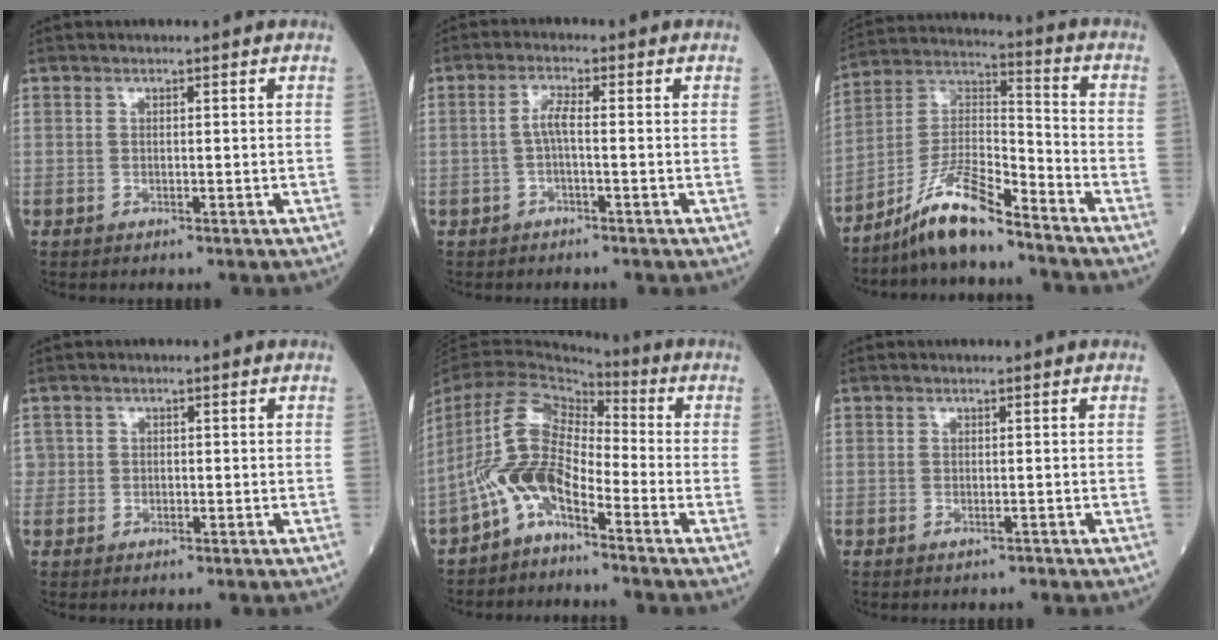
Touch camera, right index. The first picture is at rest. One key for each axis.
{"total": 2.7, "fx": -0.5, "fy": 0.2, "fz": 2.6, "tx": -0.054, "ty": 0.003, "tz": -0.011}
{"total": 11.1, "fx": -8.8, "fy": 1.1, "fz": 6.5, "tx": -0.131, "ty": 0.009, "tz": -0.166}
{"total": 1.7, "fx": -0.1, "fy": 1.6, "fz": 0.5, "tx": -0.001, "ty": 0.005, "tz": -0.002}
{"total": 9.4, "fx": -4.3, "fy": 3.9, "fz": 7.3, "tx": -0.166, "ty": 0.022, "tz": -0.086}
{"total": 0.9, "fx": -0.5, "fy": 0.2, "fz": 0.6, "tx": -0.010, "ty": -0.002, "tz": -0.006}